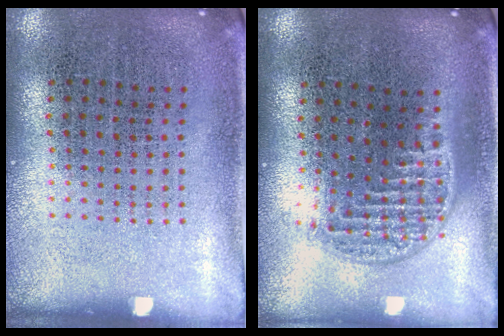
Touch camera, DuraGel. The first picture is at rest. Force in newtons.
{"total": 1.2, "press": 1.0, "slide": 0.6}